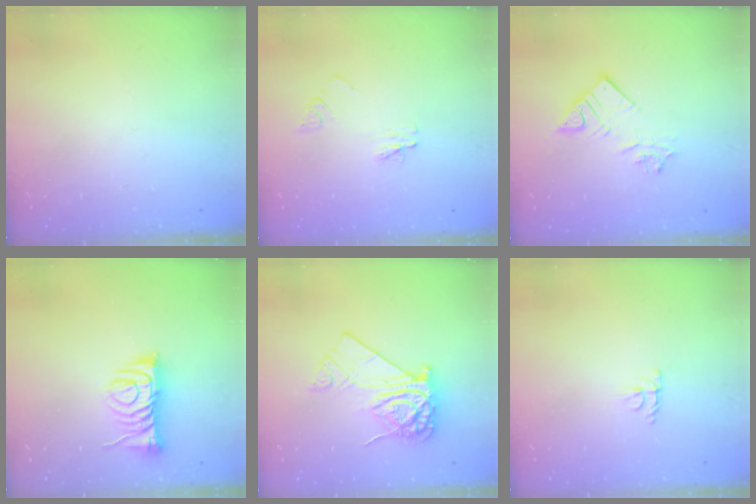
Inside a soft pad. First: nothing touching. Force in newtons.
{"total": 3.2, "press": 3.2, "slide": 0.4}
{"total": 8.6, "press": 8.6, "slide": 0.5}
{"total": 9.6, "press": 9.6, "slide": 0.5}
{"total": 12.8, "press": 12.7, "slide": 1.2}
{"total": 4.1, "press": 4.0, "slide": 0.7}